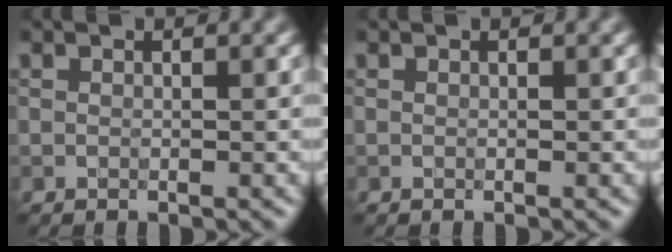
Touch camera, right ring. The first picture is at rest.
{"total": 0.0}